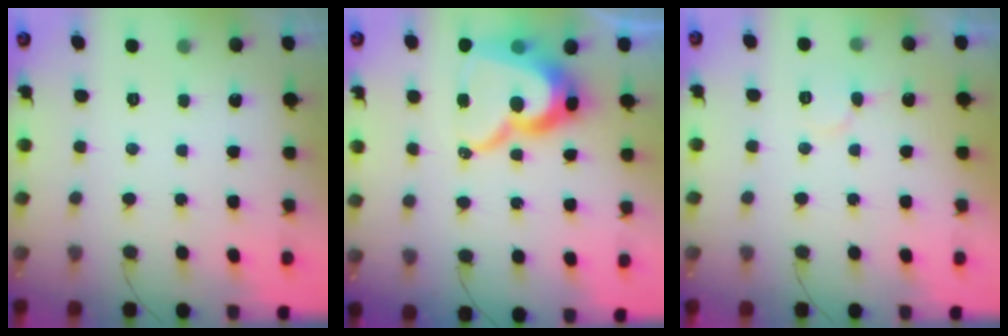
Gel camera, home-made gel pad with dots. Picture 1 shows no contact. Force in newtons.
{"total": 18.6, "press": 18.6, "slide": 1.7}
{"total": 6.8, "press": 6.7, "slide": 0.7}